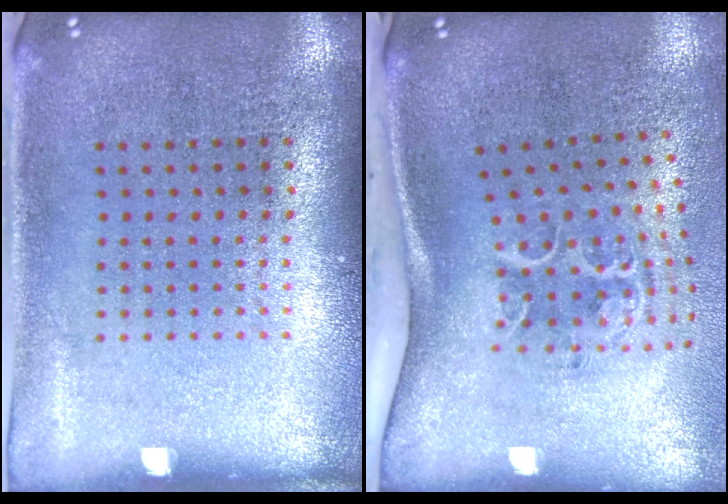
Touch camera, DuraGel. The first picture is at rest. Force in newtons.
{"total": 2.1, "press": 1.4, "slide": 1.6}